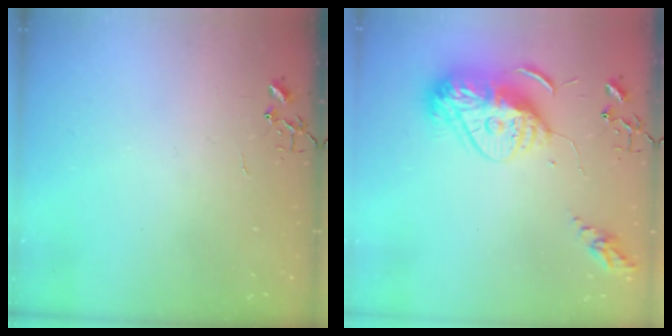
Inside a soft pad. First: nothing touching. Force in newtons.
{"total": 14.7, "press": 14.6, "slide": 1.3}